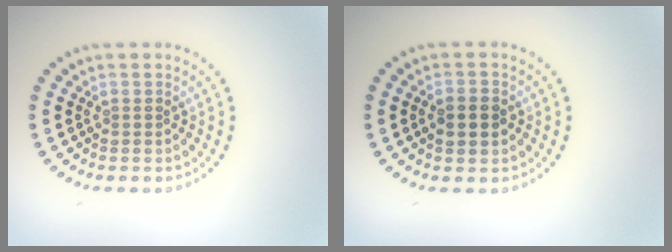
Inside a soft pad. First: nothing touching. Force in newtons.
{"total": 2.9, "press": 2.9, "slide": 0.1}